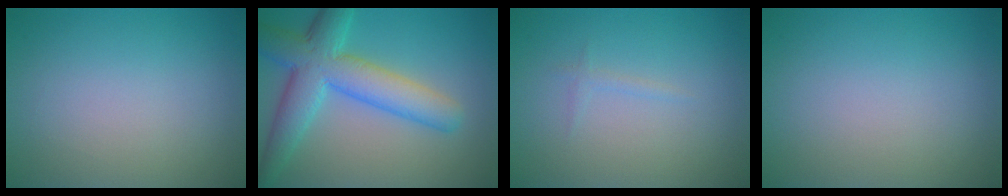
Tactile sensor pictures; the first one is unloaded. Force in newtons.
{"total": 7.5, "press": 7.5, "slide": 0.1}
{"total": 0.7, "press": 0.7, "slide": 0.1}
{"total": 0.0}